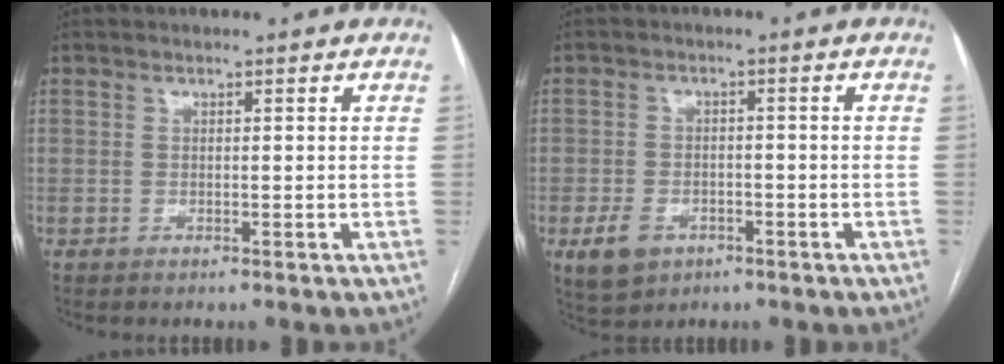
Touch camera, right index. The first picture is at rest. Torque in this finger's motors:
{"motor_torque": [-0.13, -0.07, -0.78, -0.21]}